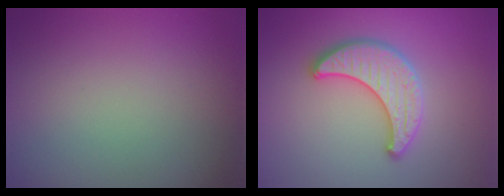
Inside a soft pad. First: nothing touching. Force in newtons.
{"total": 3.7, "press": 3.6, "slide": 0.6}